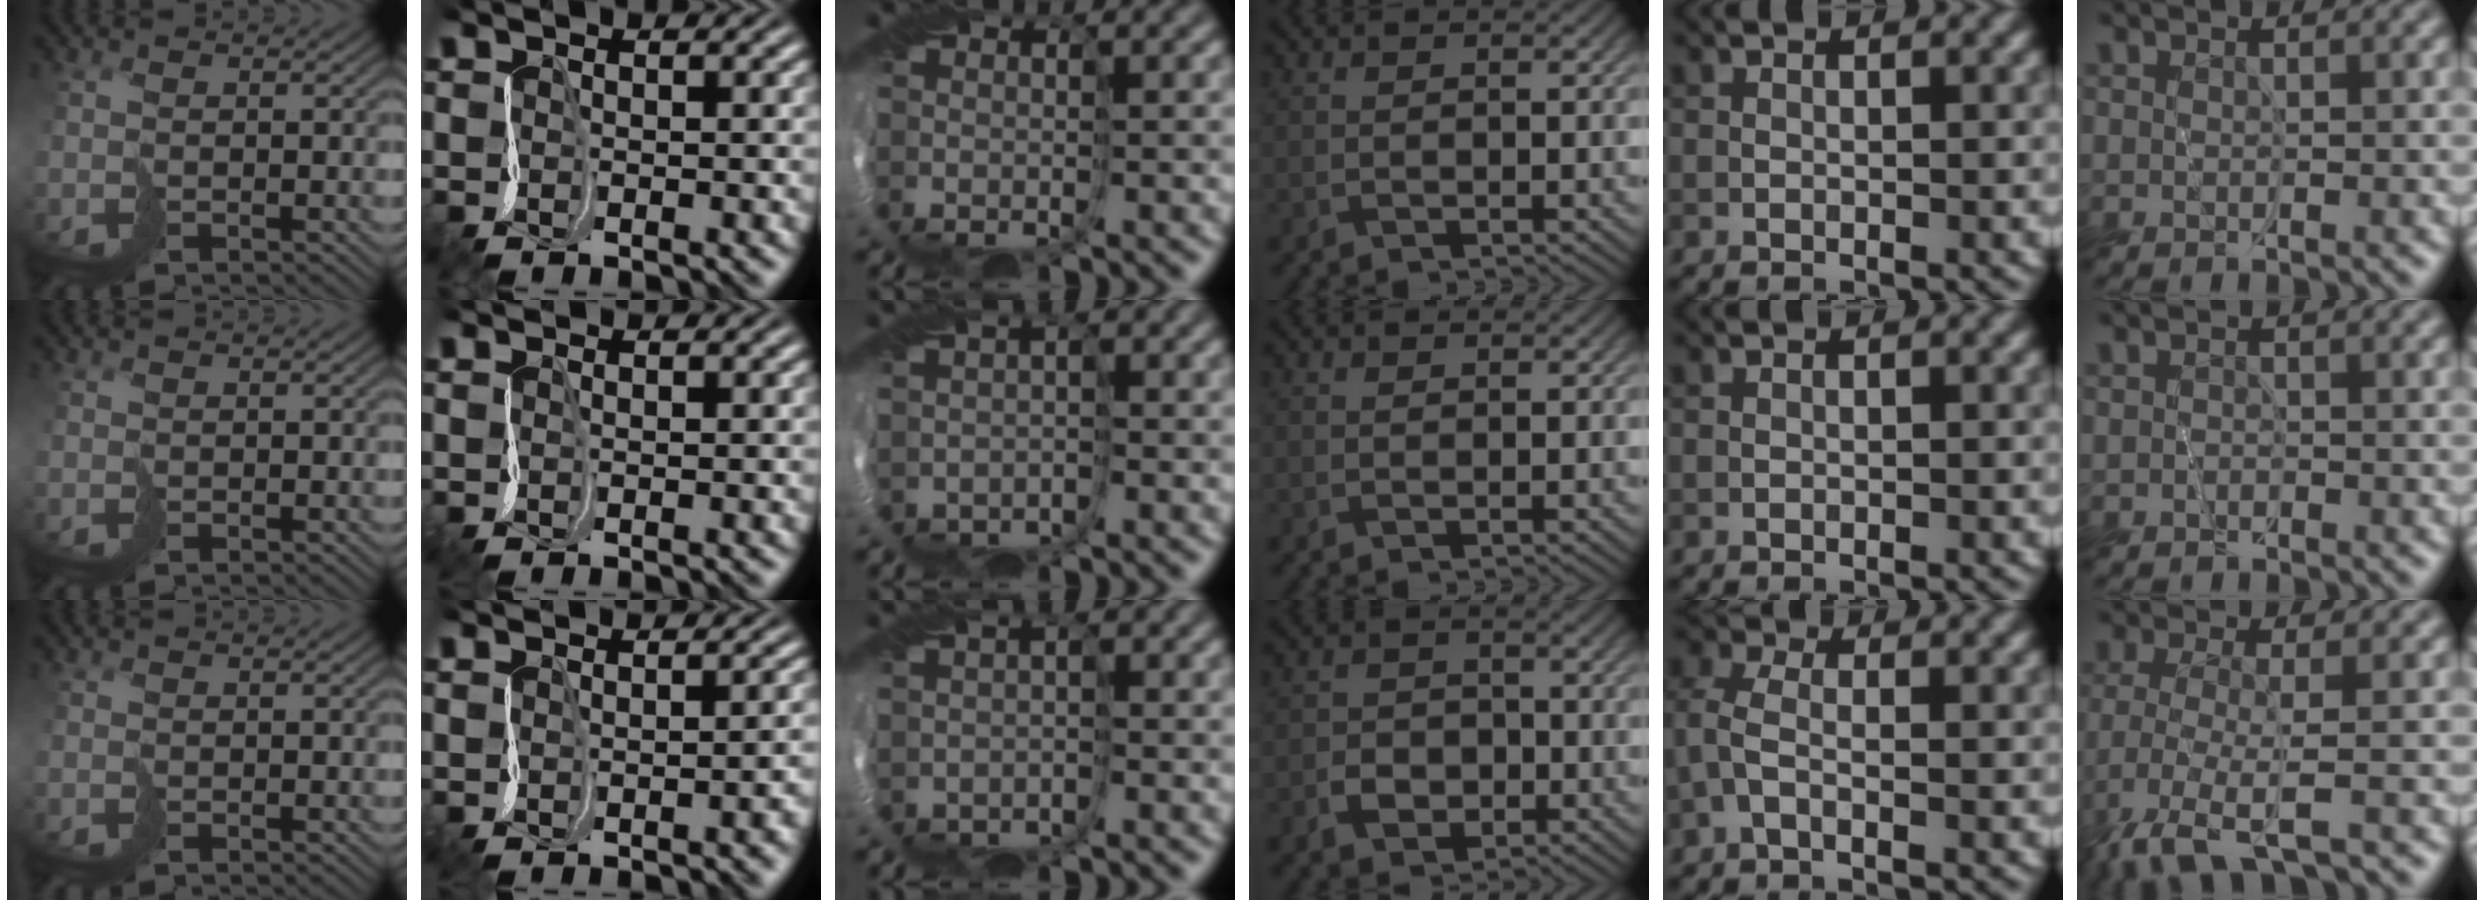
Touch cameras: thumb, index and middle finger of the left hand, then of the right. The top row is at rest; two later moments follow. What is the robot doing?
{"motion": "cut", "object": "bubble wrap"}